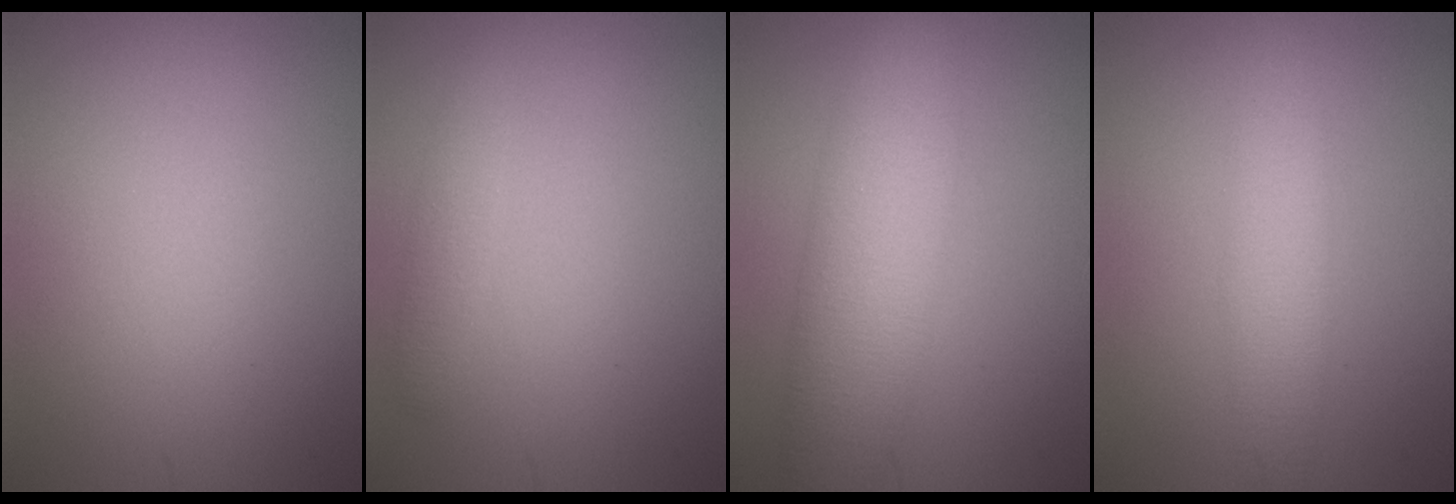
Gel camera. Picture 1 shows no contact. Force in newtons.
{"total": 1.7, "press": 1.7, "slide": 0.0}
{"total": 7.6, "press": 7.6, "slide": 0.5}
{"total": 3.9, "press": 3.9, "slide": 0.1}